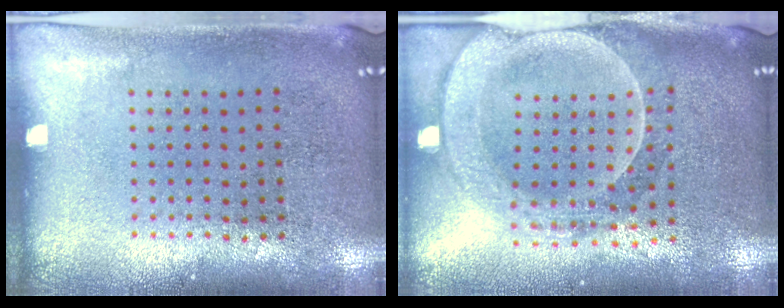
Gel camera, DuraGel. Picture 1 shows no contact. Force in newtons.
{"total": 2.2, "press": 2.0, "slide": 0.9}